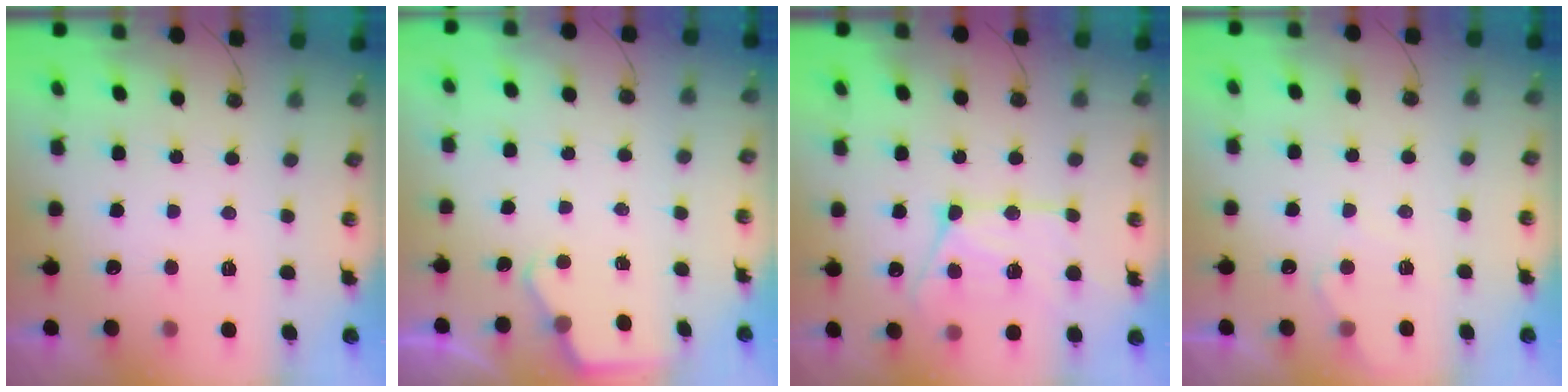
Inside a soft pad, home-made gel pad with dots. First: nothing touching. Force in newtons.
{"total": 2.8, "press": 2.8, "slide": 0.5}
{"total": 15.4, "press": 15.4, "slide": 1.0}
{"total": 5.1, "press": 5.1, "slide": 0.4}